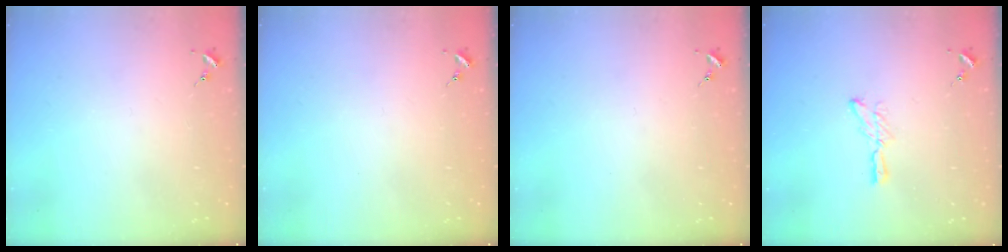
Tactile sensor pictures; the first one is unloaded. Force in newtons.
{"total": 0.0}
{"total": 0.0}
{"total": 5.5, "press": 5.5, "slide": 0.5}